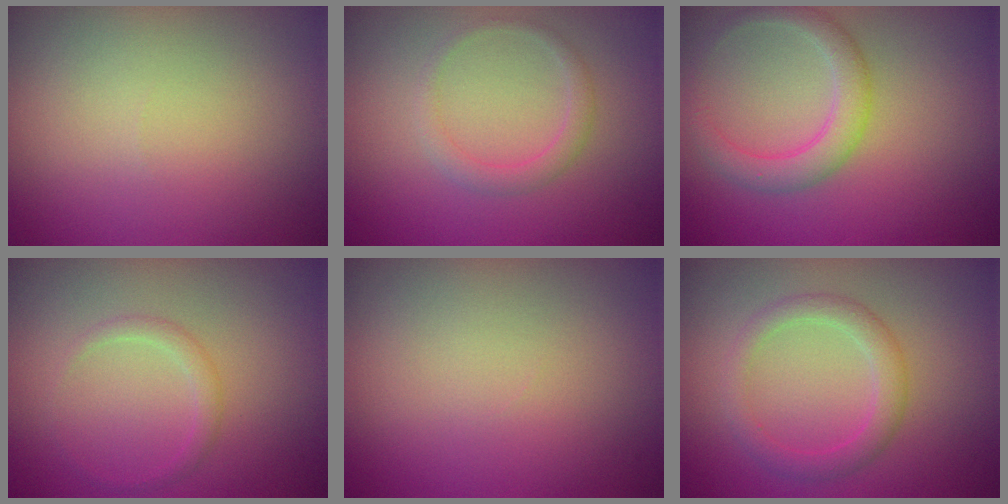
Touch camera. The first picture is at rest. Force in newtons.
{"total": 1.6, "press": 1.6, "slide": 0.1}
{"total": 3.0, "press": 3.0, "slide": 0.1}
{"total": 1.2, "press": 1.2, "slide": 0.2}
{"total": 0.0}
{"total": 2.6, "press": 2.6, "slide": 0.1}